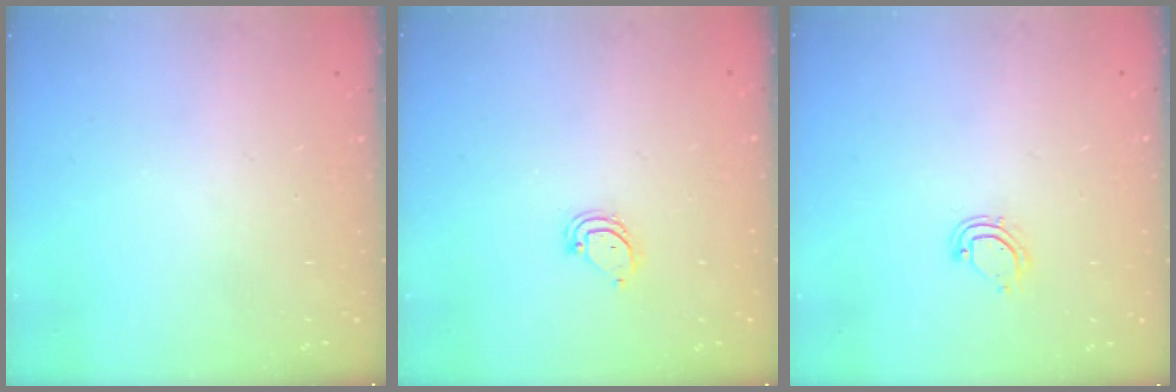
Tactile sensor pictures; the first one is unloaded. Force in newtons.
{"total": 3.3, "press": 3.3, "slide": 0.4}
{"total": 5.2, "press": 5.2, "slide": 0.4}